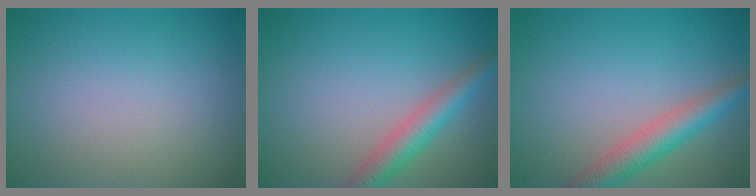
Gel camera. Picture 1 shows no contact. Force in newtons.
{"total": 3.7, "press": 3.7, "slide": 0.1}
{"total": 4.1, "press": 4.1, "slide": 0.1}